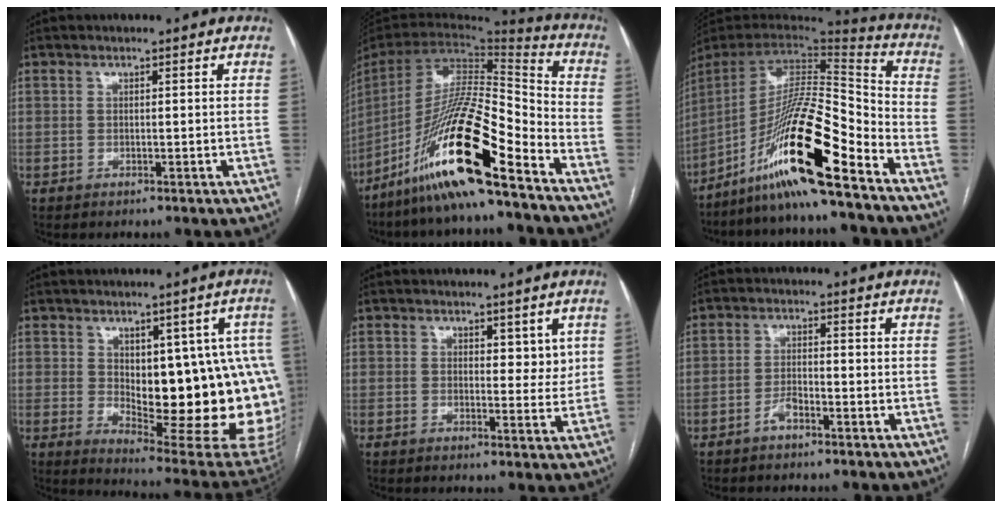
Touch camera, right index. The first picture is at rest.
{"total": 21.6, "force": [-14.2, 1.8, 16.2], "torque": [-0.321, -0.025, -0.263]}
{"total": 20.7, "force": [-13.5, 0.6, 15.7], "torque": [-0.293, -0.007, -0.246]}
{"total": 19.7, "force": [0.6, 7.4, 18.2], "torque": [-0.163, 0.010, 0.034]}
{"total": 3.3, "force": [1.6, 1.8, 2.2], "torque": [-0.020, -0.007, 0.021]}
{"total": 2.4, "force": [-1.6, 0.7, 1.6], "torque": [-0.029, 0.005, -0.032]}